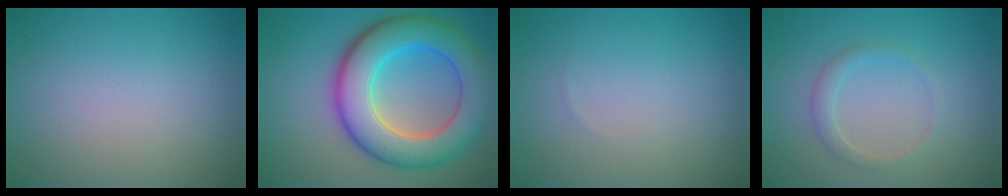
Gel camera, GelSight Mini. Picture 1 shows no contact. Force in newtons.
{"total": 10.0, "press": 10.0, "slide": 0.2}
{"total": 0.0}
{"total": 1.5, "press": 1.5, "slide": 0.2}